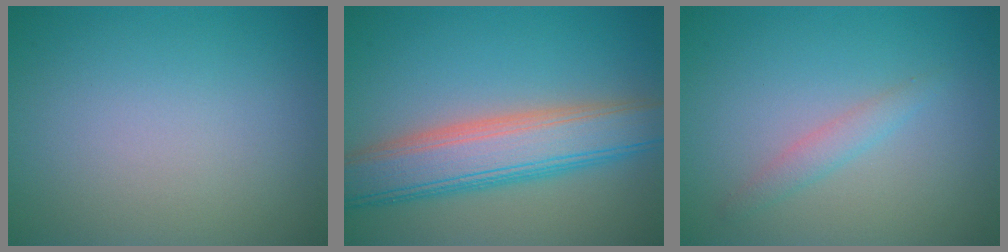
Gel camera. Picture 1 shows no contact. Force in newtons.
{"total": 7.4, "press": 7.4, "slide": 0.1}
{"total": 1.5, "press": 1.5, "slide": 0.0}